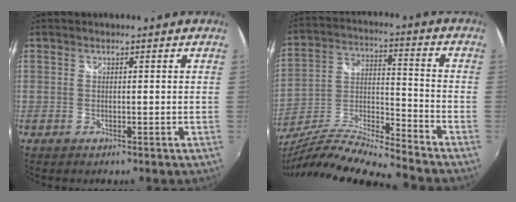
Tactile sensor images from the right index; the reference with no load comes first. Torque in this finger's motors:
{"motor_torque": [0.55, -0.84, 0.05, 0.00]}